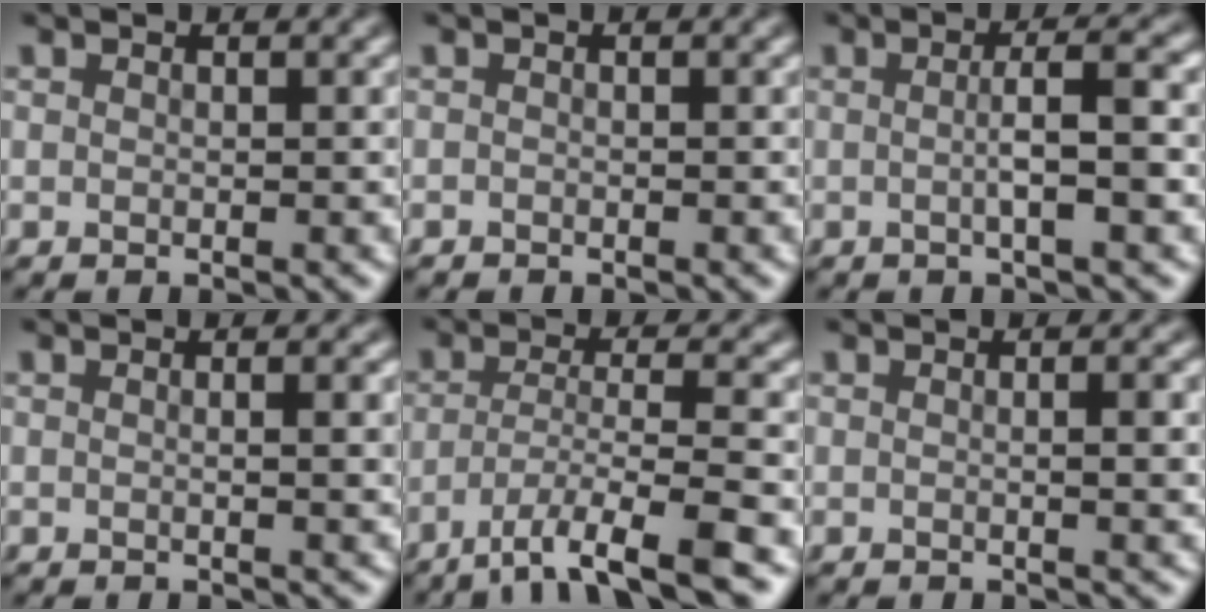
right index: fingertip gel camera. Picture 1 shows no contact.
{"total": 0.6, "force": [-0.5, 0.1, -0.3], "torque": [0.005, -0.004, -0.010]}
{"total": 2.6, "force": [-0.3, -0.3, 2.6], "torque": [-0.039, 0.003, -0.008]}
{"total": 1.2, "force": [0.2, 0.0, 1.2], "torque": [-0.012, 0.003, 0.001]}
{"total": 6.1, "force": [-3.8, 1.3, 4.6], "torque": [-0.082, -0.012, -0.055]}
{"total": 1.4, "force": [0.2, 0.0, 1.3], "torque": [-0.015, 0.003, 0.000]}